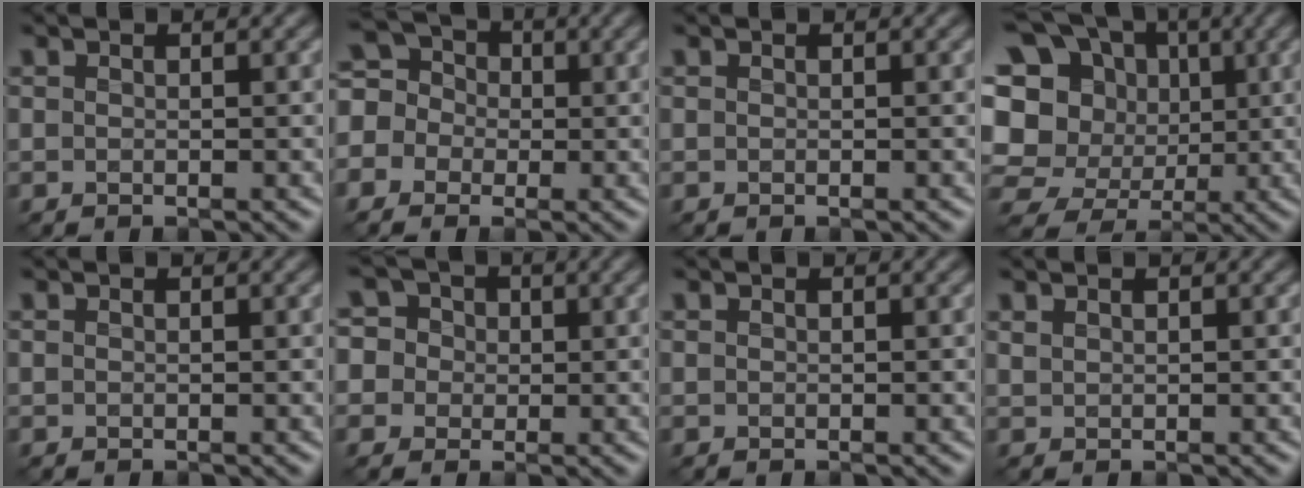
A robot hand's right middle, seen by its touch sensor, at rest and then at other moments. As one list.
[{"total": 5.7, "force": [-0.8, 5.3, 2.1], "torque": [-0.061, 0.031, -0.043]}, {"total": 0.0}, {"total": 16.4, "force": [0.3, 14.6, 7.4], "torque": [-0.195, 0.028, -0.011]}, {"total": 0.0}, {"total": 7.0, "force": [1.7, 6.3, 2.6], "torque": [-0.051, 0.043, -0.006]}, {"total": 0.0}, {"total": 0.6, "force": [0.6, 0.0, 0.2], "torque": [-0.011, 0.000, 0.017]}]